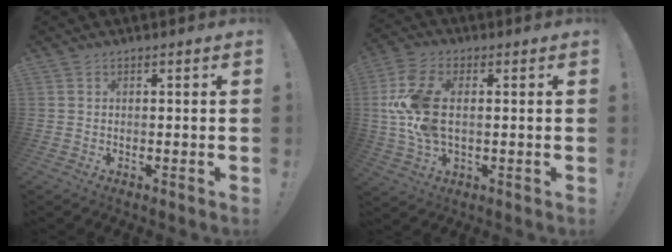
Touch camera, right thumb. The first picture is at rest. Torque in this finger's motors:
{"motor_torque": [1.69, 1.69, 1.52, 0.08, 0.53]}